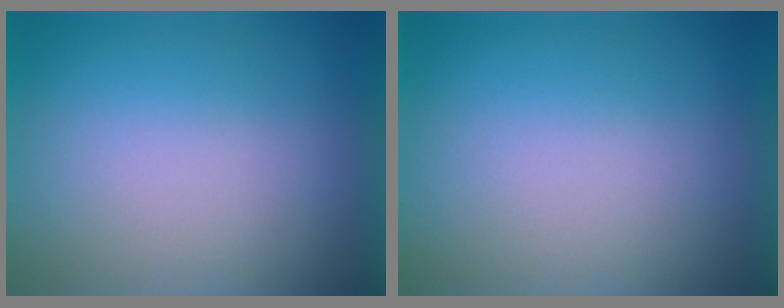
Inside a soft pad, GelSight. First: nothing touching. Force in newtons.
{"total": 0.0}